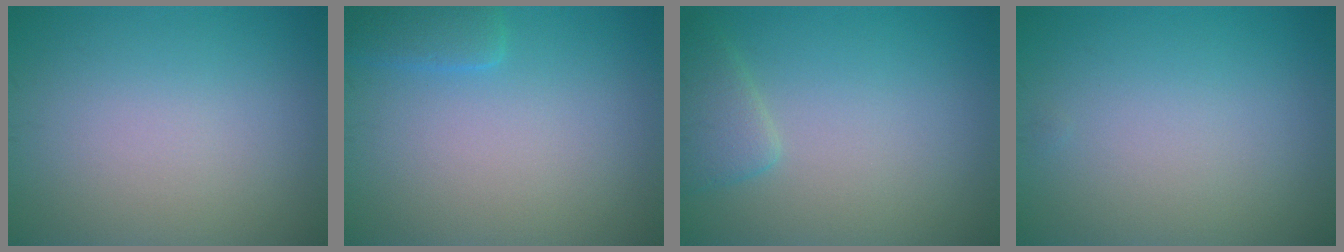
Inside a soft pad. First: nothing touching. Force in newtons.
{"total": 1.9, "press": 1.9, "slide": 0.1}
{"total": 2.1, "press": 2.1, "slide": 0.2}
{"total": 0.0}